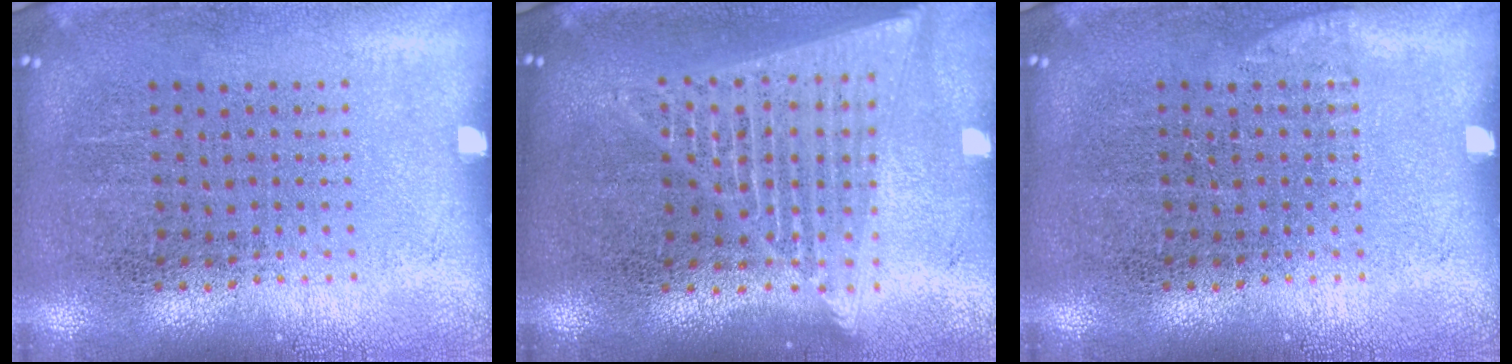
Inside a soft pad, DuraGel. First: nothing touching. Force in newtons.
{"total": 1.8, "press": 1.6, "slide": 0.8}
{"total": 0.7, "press": 0.7, "slide": 0.2}